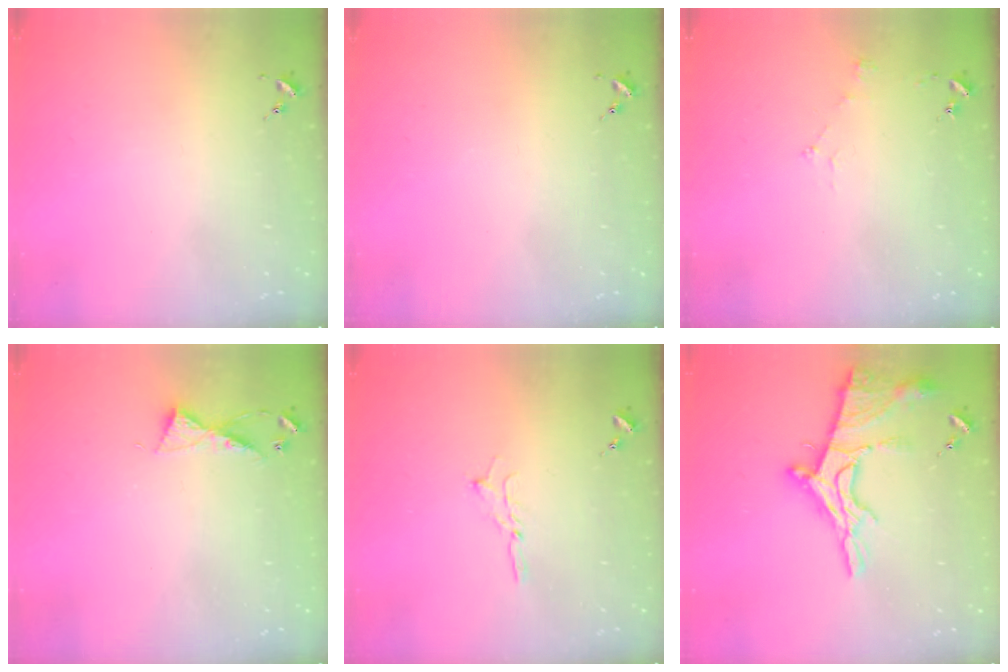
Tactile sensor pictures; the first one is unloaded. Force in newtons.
{"total": 0.0}
{"total": 3.9, "press": 3.9, "slide": 0.5}
{"total": 6.7, "press": 6.7, "slide": 0.7}
{"total": 2.9, "press": 2.9, "slide": 0.2}
{"total": 18.7, "press": 18.6, "slide": 1.6}